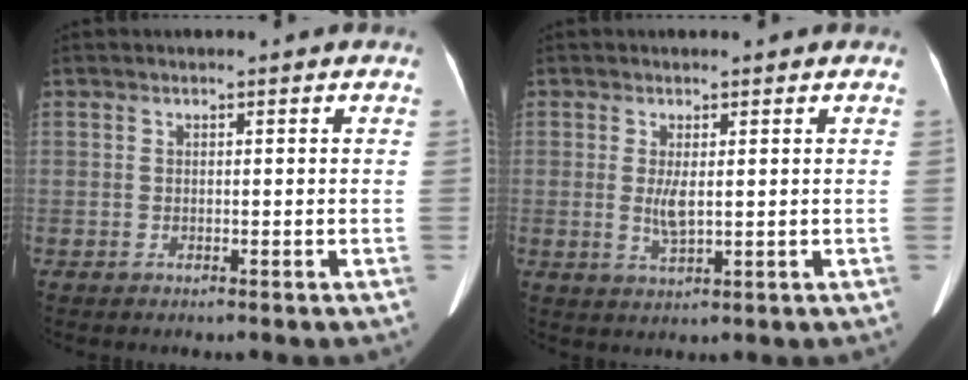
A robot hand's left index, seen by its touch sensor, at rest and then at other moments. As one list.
[{"total": 3.7, "force": [0.2, 0.9, 3.6], "torque": [-0.075, -0.008, 0.008]}]